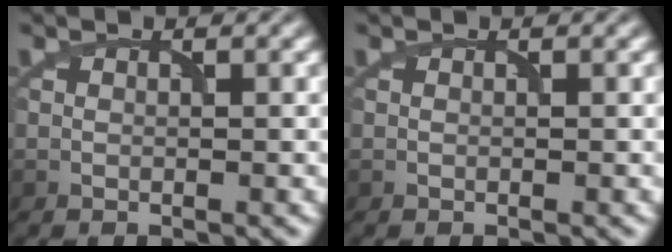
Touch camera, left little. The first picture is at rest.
{"total": 0.0}